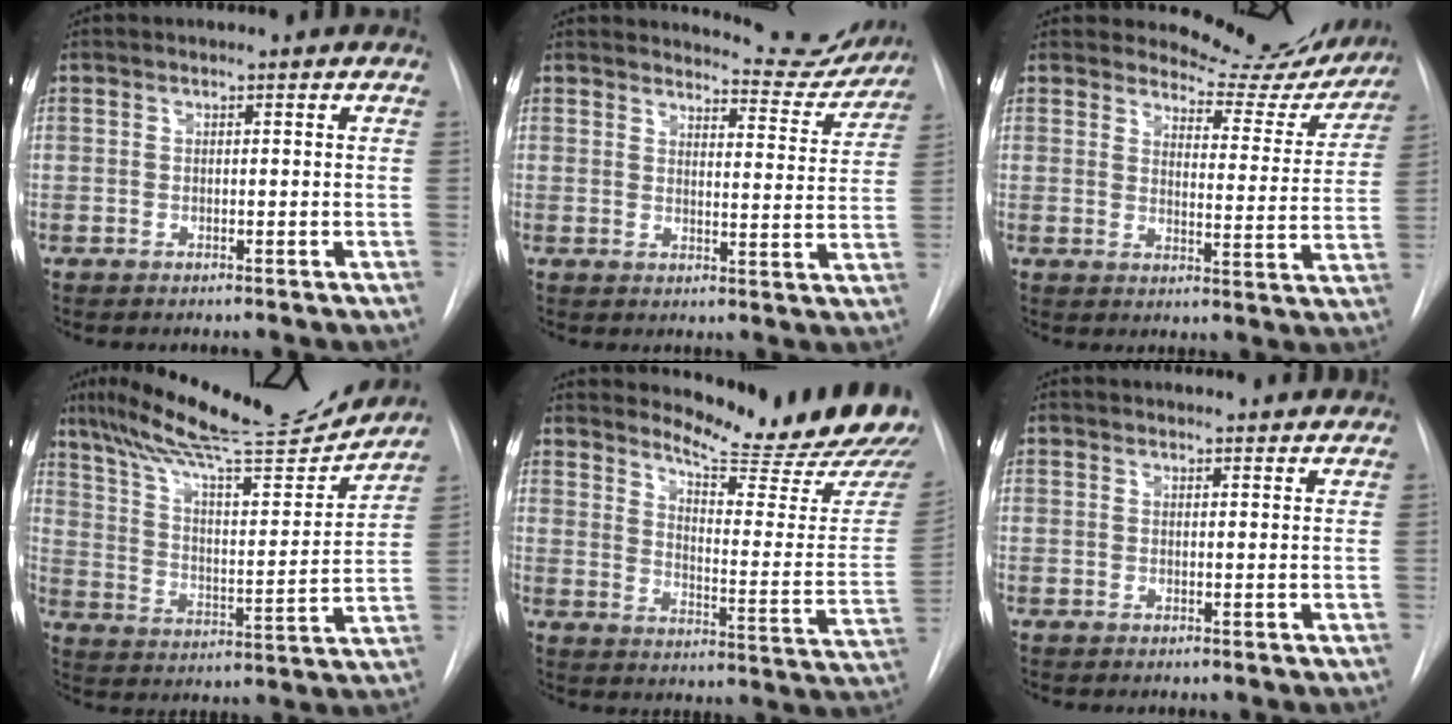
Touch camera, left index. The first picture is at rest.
{"total": 9.3, "force": [9.2, 1.5, 0.2], "torque": [0.012, -0.038, 0.098]}
{"total": 12.2, "force": [11.7, 3.2, 0.9], "torque": [0.006, -0.047, 0.126]}
{"total": 21.4, "force": [19.2, 1.8, 9.4], "torque": [-0.164, -0.016, 0.288]}
{"total": 20.3, "force": [19.1, 0.3, 6.9], "torque": [-0.104, -0.138, 0.231]}
{"total": 6.1, "force": [5.9, 1.0, 1.3], "torque": [-0.013, 0.014, 0.058]}